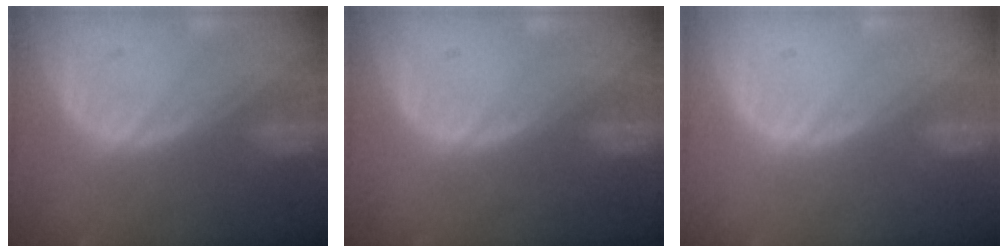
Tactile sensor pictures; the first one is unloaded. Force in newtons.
{"total": 0.0}
{"total": 0.0}